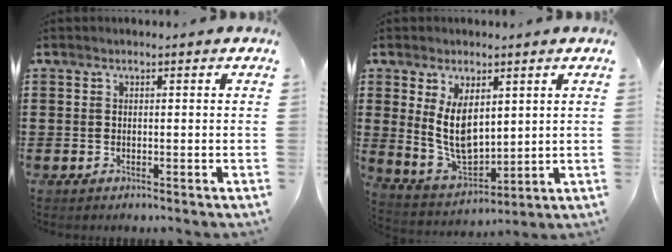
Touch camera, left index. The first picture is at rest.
{"total": 8.0, "force": [3.0, 4.5, 5.9], "torque": [-0.124, -0.018, 0.053]}